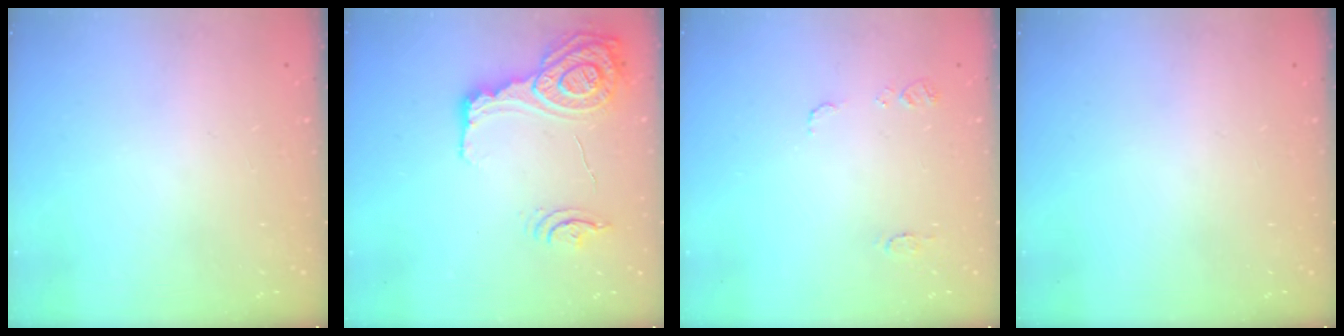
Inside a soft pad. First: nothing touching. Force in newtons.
{"total": 16.0, "press": 15.9, "slide": 1.2}
{"total": 7.1, "press": 7.0, "slide": 0.7}
{"total": 0.0}